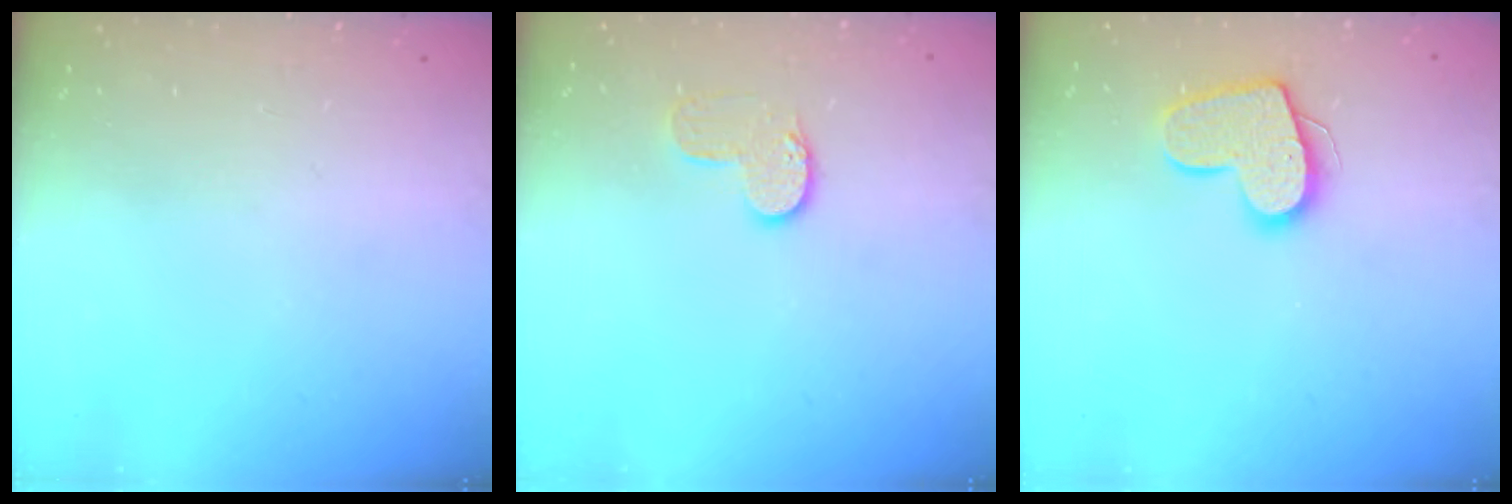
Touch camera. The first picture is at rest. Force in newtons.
{"total": 7.4, "press": 7.4, "slide": 0.2}
{"total": 13.5, "press": 13.5, "slide": 0.9}